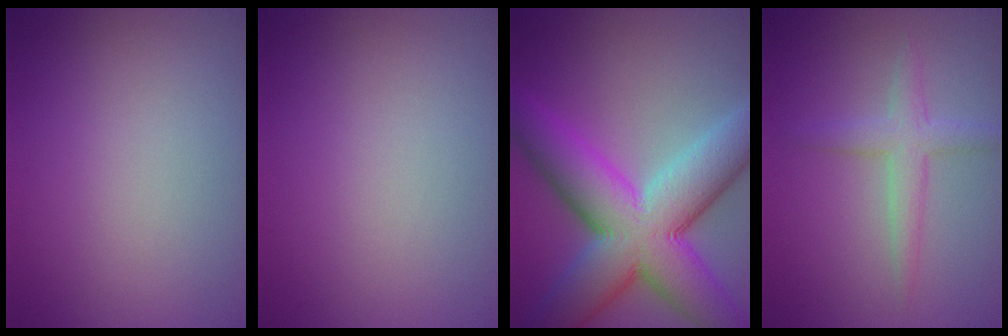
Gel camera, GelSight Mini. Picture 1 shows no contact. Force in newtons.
{"total": 0.0}
{"total": 13.2, "press": 13.2, "slide": 0.4}
{"total": 2.4, "press": 2.4, "slide": 0.1}